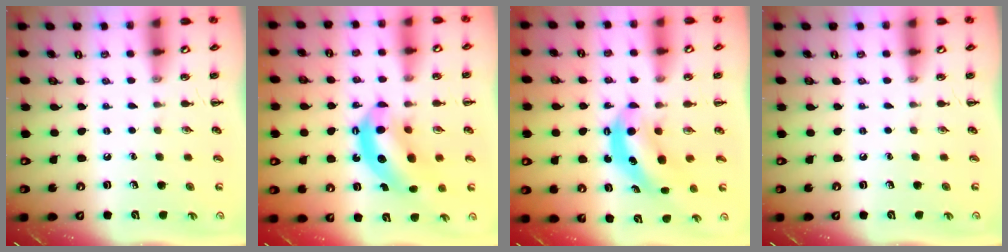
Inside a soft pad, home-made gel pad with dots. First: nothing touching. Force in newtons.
{"total": 11.4, "press": 11.0, "slide": 3.0}
{"total": 6.1, "press": 6.1, "slide": 0.5}
{"total": 0.0}